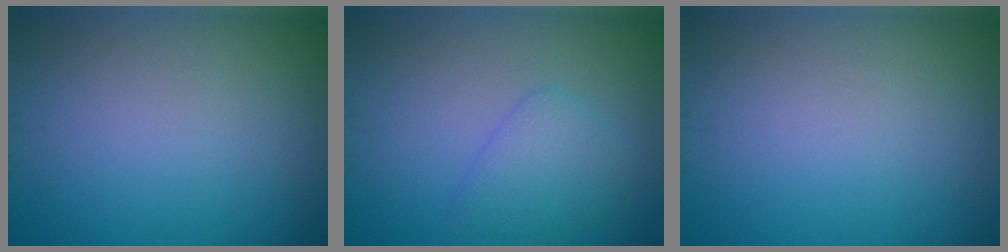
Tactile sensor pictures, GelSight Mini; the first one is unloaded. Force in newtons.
{"total": 2.7, "press": 2.7, "slide": 0.1}
{"total": 0.0}